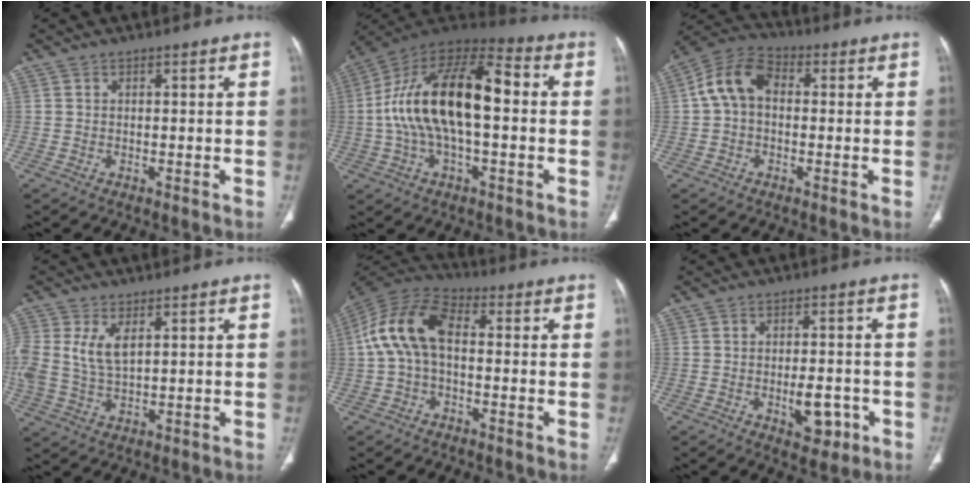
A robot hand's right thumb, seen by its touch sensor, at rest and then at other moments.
{"total": 21.8, "force": [0.3, 10.1, 19.3], "torque": [-0.351, 0.044, -0.001]}
{"total": 9.3, "force": [0.7, 6.5, 6.6], "torque": [-0.118, 0.030, 0.001]}
{"total": 7.5, "force": [2.3, 4.0, 6.0], "torque": [-0.133, -0.002, 0.055]}
{"total": 12.5, "force": [0.5, 7.3, 10.1], "torque": [-0.200, 0.037, -0.002]}
{"total": 6.5, "force": [-2.2, 3.4, 5.1], "torque": [-0.056, 0.006, -0.023]}